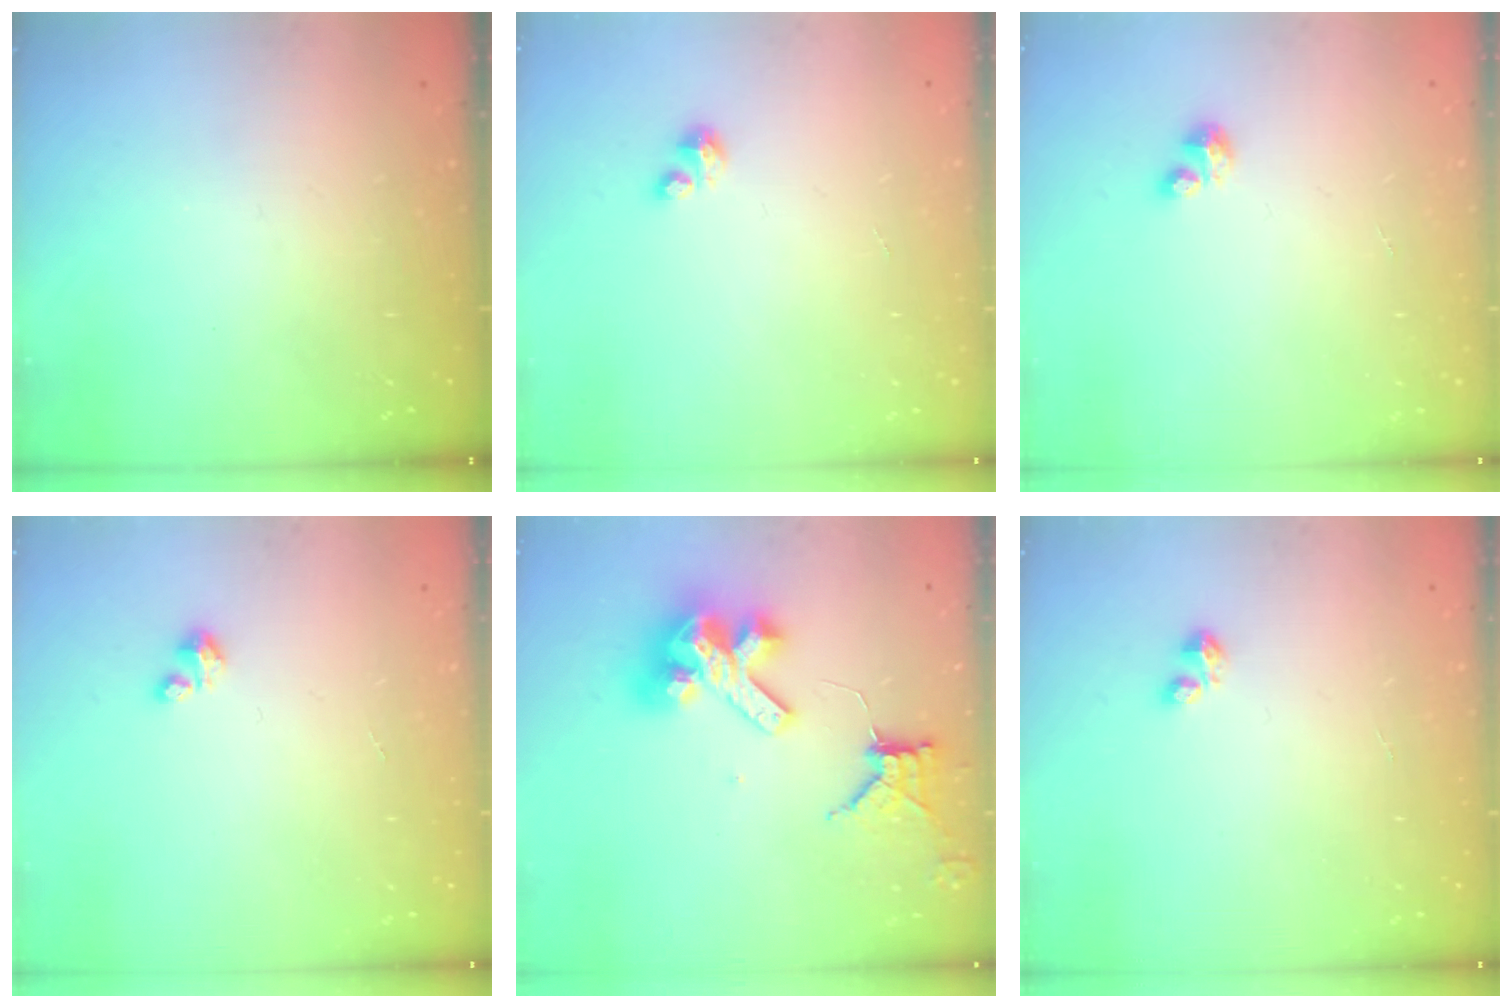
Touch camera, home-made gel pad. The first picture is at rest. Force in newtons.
{"total": 1.7, "press": 1.7, "slide": 0.4}
{"total": 2.1, "press": 2.1, "slide": 0.2}
{"total": 1.2, "press": 1.2, "slide": 0.2}
{"total": 13.7, "press": 13.6, "slide": 1.8}
{"total": 2.4, "press": 2.4, "slide": 0.3}